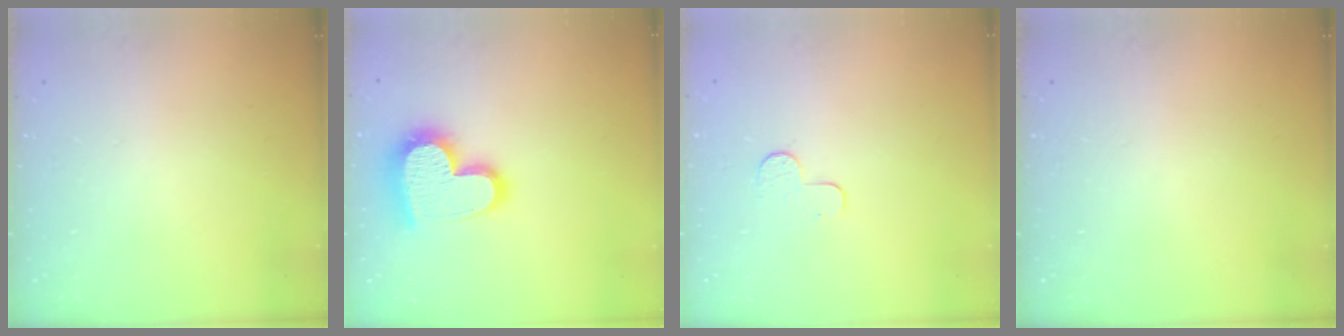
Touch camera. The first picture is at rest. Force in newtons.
{"total": 21.8, "press": 21.7, "slide": 1.6}
{"total": 4.8, "press": 4.7, "slide": 0.5}
{"total": 0.0}